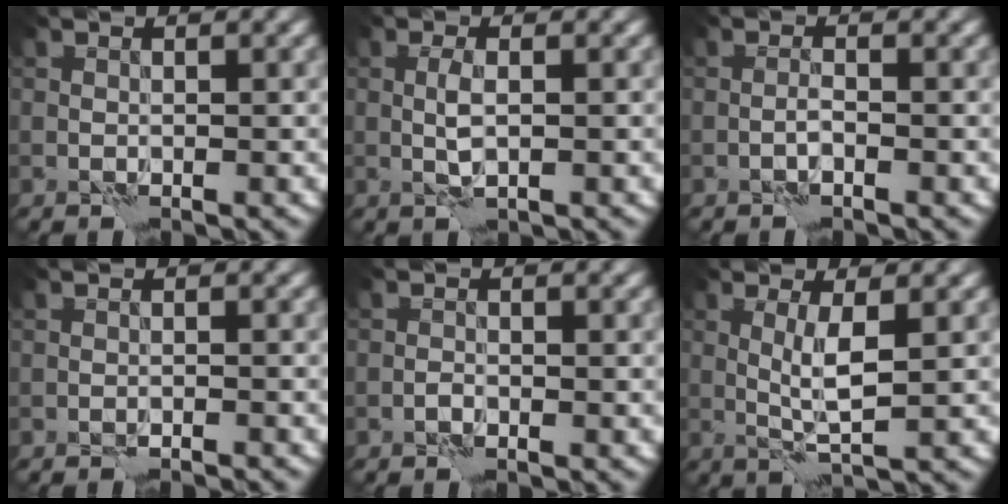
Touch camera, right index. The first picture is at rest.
{"total": 1.7, "force": [0.0, 0.5, 1.6], "torque": [-0.037, 0.000, -0.001]}
{"total": 0.9, "force": [-0.6, 0.0, 0.7], "torque": [-0.014, 0.005, -0.016]}
{"total": 1.2, "force": [-1.1, 0.0, 0.3], "torque": [-0.001, 0.004, -0.020]}
{"total": 0.6, "force": [-0.5, 0.2, 0.3], "torque": [-0.003, 0.004, -0.013]}
{"total": 2.8, "force": [0.5, 0.2, 2.7], "torque": [-0.056, 0.000, 0.009]}